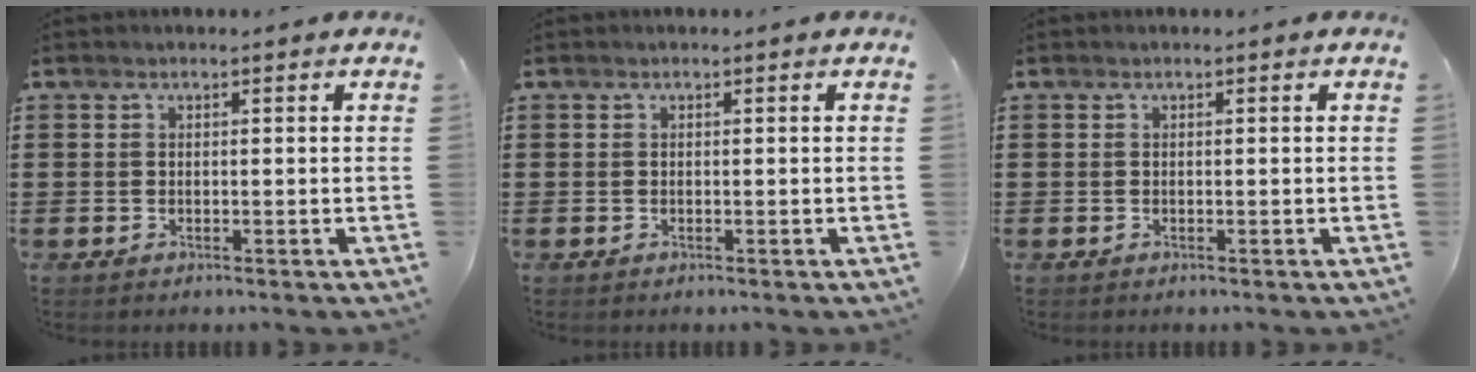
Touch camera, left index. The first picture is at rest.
{"total": 0.0}
{"total": 0.0}